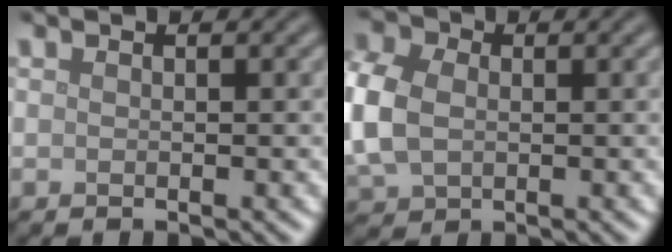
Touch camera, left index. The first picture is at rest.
{"total": 6.8, "force": [0.1, 5.2, 4.4], "torque": [-0.146, 0.004, 0.007]}